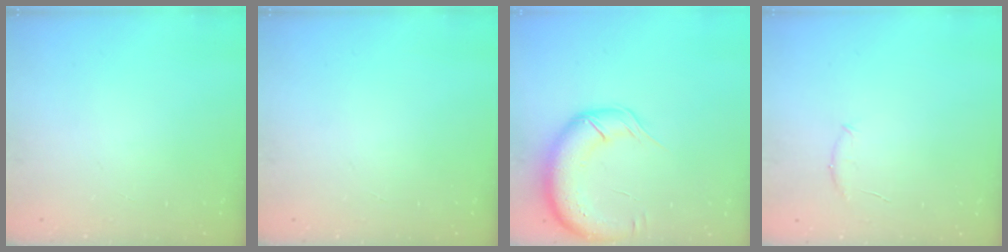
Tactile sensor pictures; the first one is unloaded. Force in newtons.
{"total": 0.0}
{"total": 14.3, "press": 13.8, "slide": 3.5}
{"total": 6.4, "press": 6.2, "slide": 1.5}